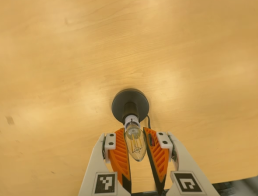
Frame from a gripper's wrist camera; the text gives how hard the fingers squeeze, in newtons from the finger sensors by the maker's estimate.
{"total": 16.1, "left": 15.5, "right": 16.7}